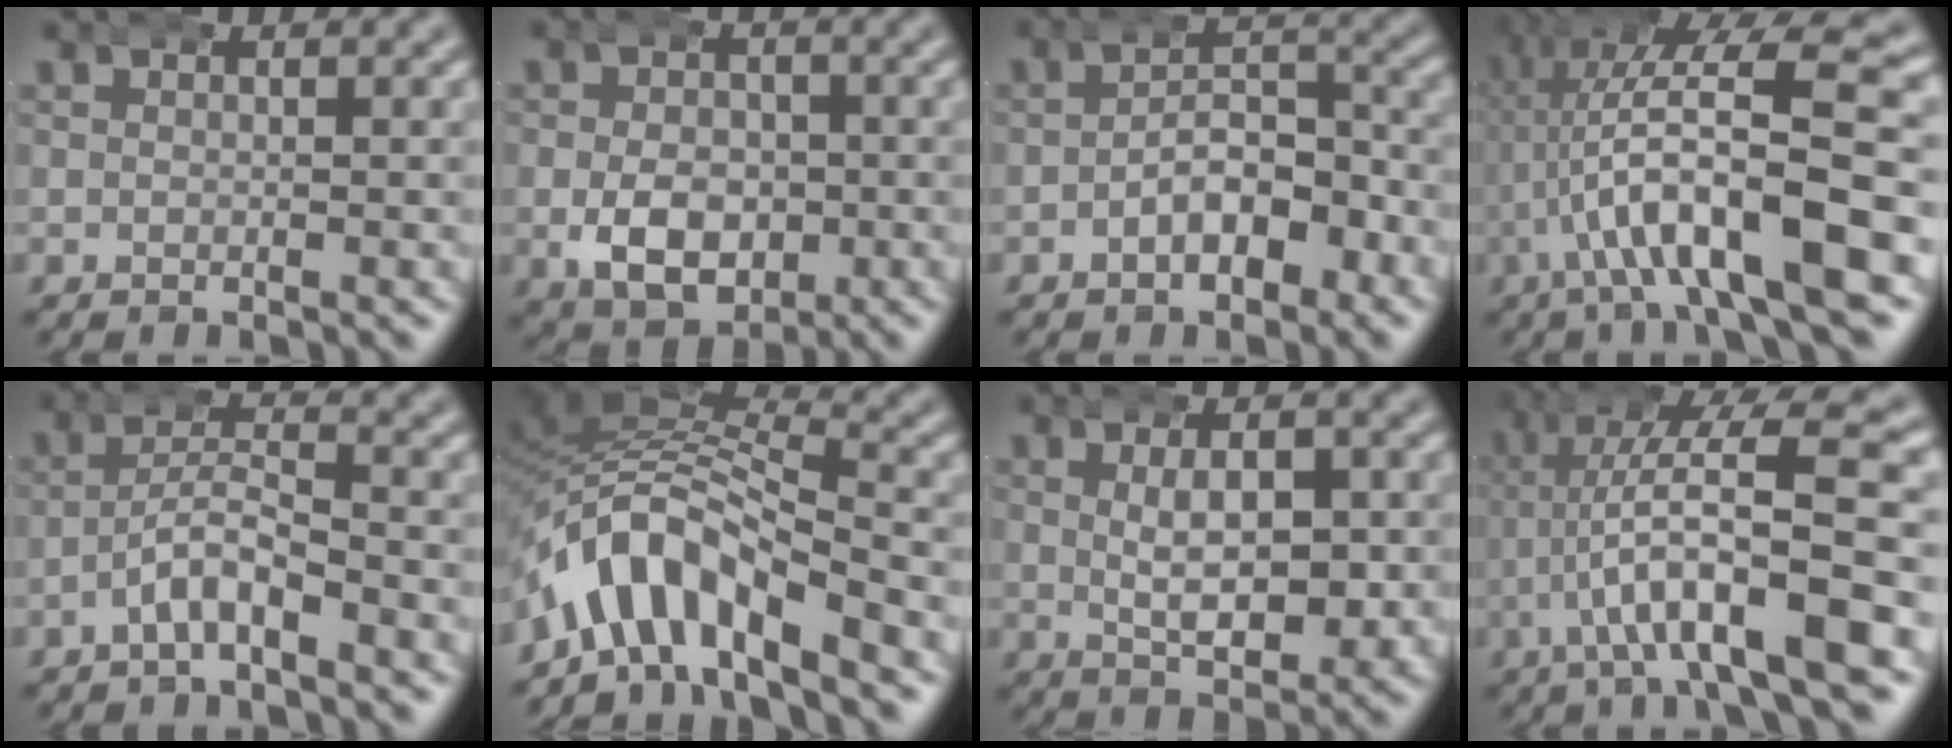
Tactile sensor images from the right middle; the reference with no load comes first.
{"total": 6.4, "force": [-1.5, 4.6, 4.1], "torque": [-0.062, -0.018, -0.020]}
{"total": 4.6, "force": [-3.0, 2.3, 2.5], "torque": [-0.018, -0.006, -0.048]}
{"total": 11.3, "force": [0.5, 4.0, 10.6], "torque": [-0.171, 0.008, 0.010]}
{"total": 3.2, "force": [-2.3, 0.9, 2.1], "torque": [-0.027, 0.008, -0.047]}
{"total": 8.8, "force": [-4.1, 5.8, 5.3], "torque": [-0.126, -0.026, -0.063]}
{"total": 6.3, "force": [0.6, 3.1, 5.4], "torque": [-0.074, 0.003, 0.010]}
{"total": 9.2, "force": [-0.4, 3.0, 8.7], "torque": [-0.142, 0.006, -0.008]}